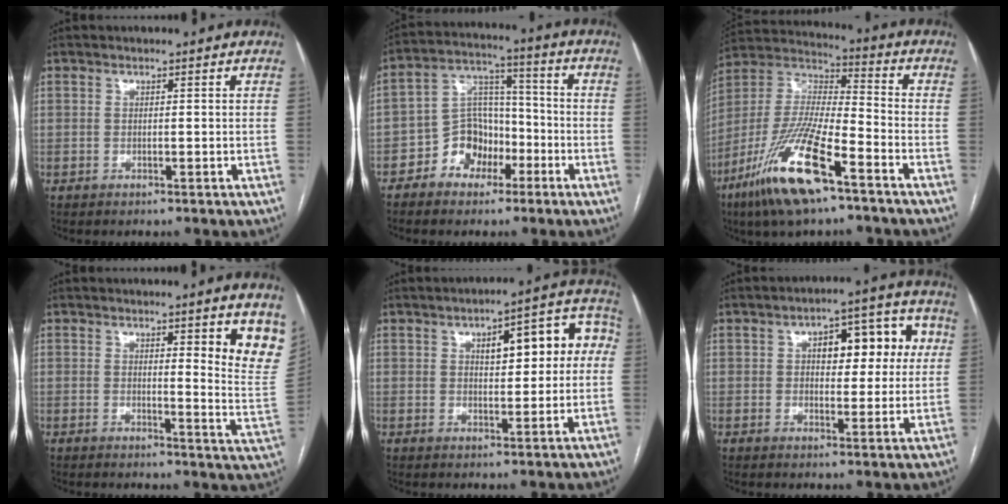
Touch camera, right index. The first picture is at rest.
{"total": 8.7, "force": [-4.3, 6.6, 3.5], "torque": [-0.072, 0.031, -0.073]}
{"total": 18.2, "force": [-10.4, 3.8, 14.5], "torque": [-0.319, -0.032, -0.195]}
{"total": 10.0, "force": [5.6, 1.2, 8.2], "torque": [-0.081, -0.031, 0.056]}
{"total": 10.5, "force": [2.0, 3.9, 9.5], "torque": [-0.110, 0.039, 0.025]}
{"total": 10.2, "force": [2.4, 4.9, 8.7], "torque": [-0.101, 0.037, 0.033]}